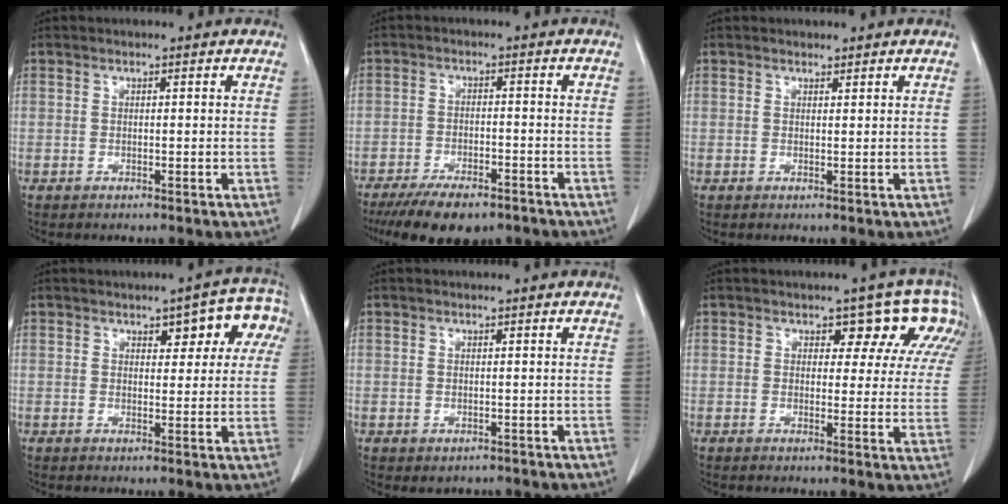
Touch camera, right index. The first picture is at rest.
{"total": 10.2, "force": [-7.7, 3.8, 5.5], "torque": [-0.083, -0.008, -0.117]}
{"total": 0.7, "force": [0.6, 0.2, 0.0], "torque": [-0.006, -0.001, 0.011]}
{"total": 7.1, "force": [2.8, 3.0, 5.8], "torque": [-0.055, 0.026, 0.030]}
{"total": 1.2, "force": [-0.5, 1.1, 0.3], "torque": [-0.007, 0.004, 0.000]}
{"total": 8.6, "force": [5.3, 4.9, 4.6], "torque": [-0.035, 0.009, 0.038]}